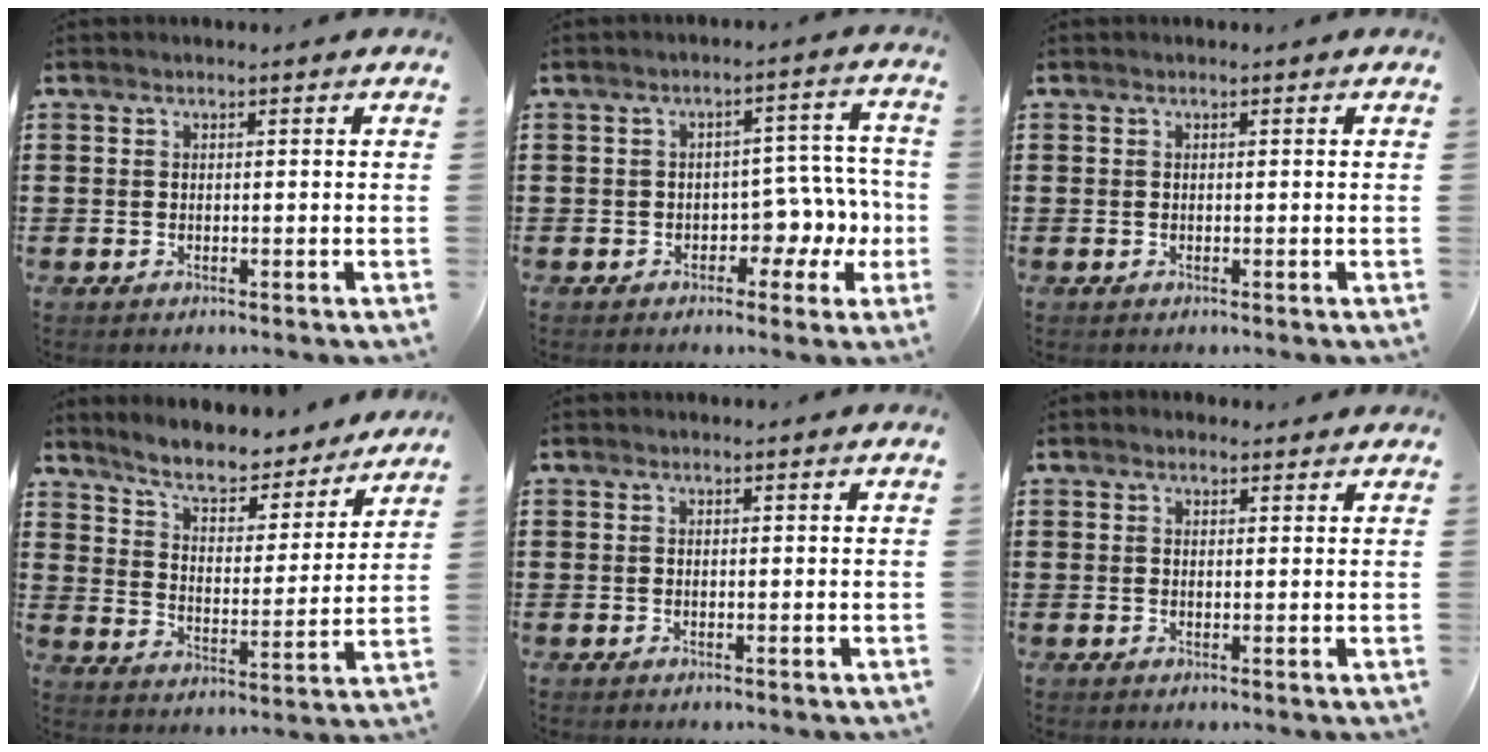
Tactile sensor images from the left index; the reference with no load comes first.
{"total": 5.3, "force": [-1.4, 3.7, 3.6], "torque": [-0.066, 0.004, -0.029]}
{"total": 0.0}
{"total": 7.2, "force": [6.6, 1.0, 2.8], "torque": [-0.081, -0.040, 0.112]}
{"total": 0.0}
{"total": 1.0, "force": [0.8, 0.4, 0.3], "torque": [-0.008, 0.005, 0.016]}